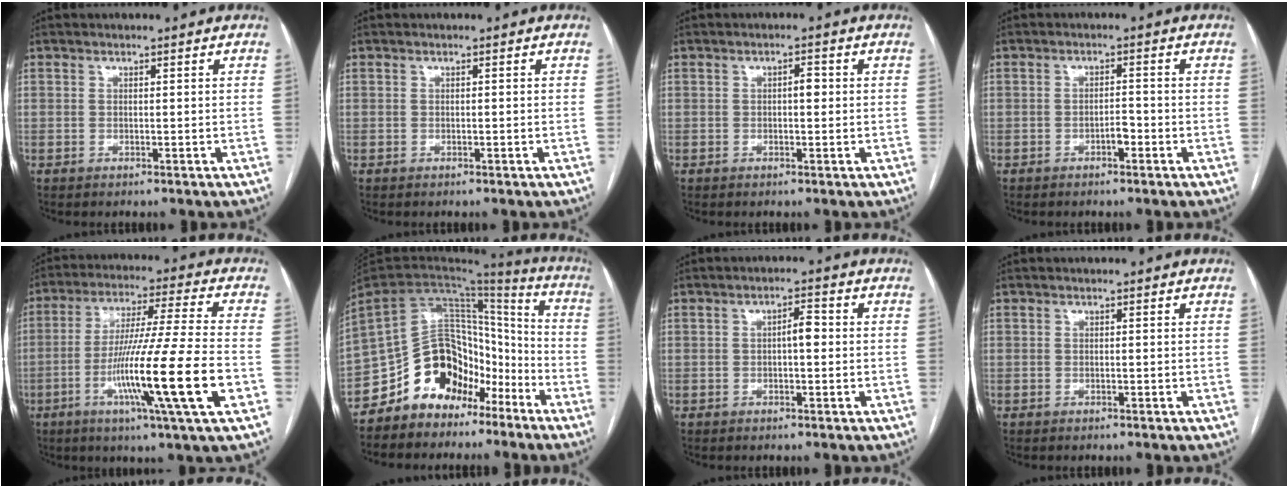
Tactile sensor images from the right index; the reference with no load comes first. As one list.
[{"total": 0.0}, {"total": 1.8, "force": [0.1, 0.7, 1.6], "torque": [-0.024, 0.004, 0.001]}, {"total": 1.9, "force": [-1.0, 0.6, 1.4], "torque": [-0.020, 0.003, -0.016]}, {"total": 17.7, "force": [-5.5, -1.3, 16.8], "torque": [-0.307, -0.019, -0.102]}, {"total": 15.1, "force": [-9.8, 9.8, 6.1], "torque": [-0.111, 0.070, -0.171]}, {"total": 2.7, "force": [0.0, 0.8, 2.6], "torque": [-0.038, 0.008, -0.002]}, {"total": 0.0}]